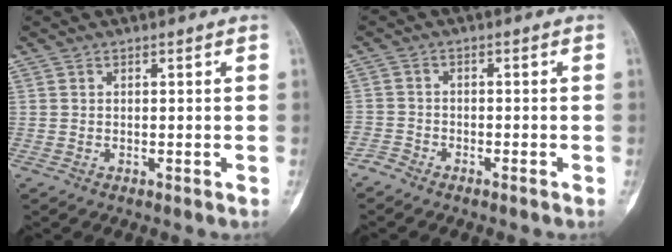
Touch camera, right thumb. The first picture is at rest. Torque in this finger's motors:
{"motor_torque": [1.10, 0.18, 0.44, -1.16, -0.04]}